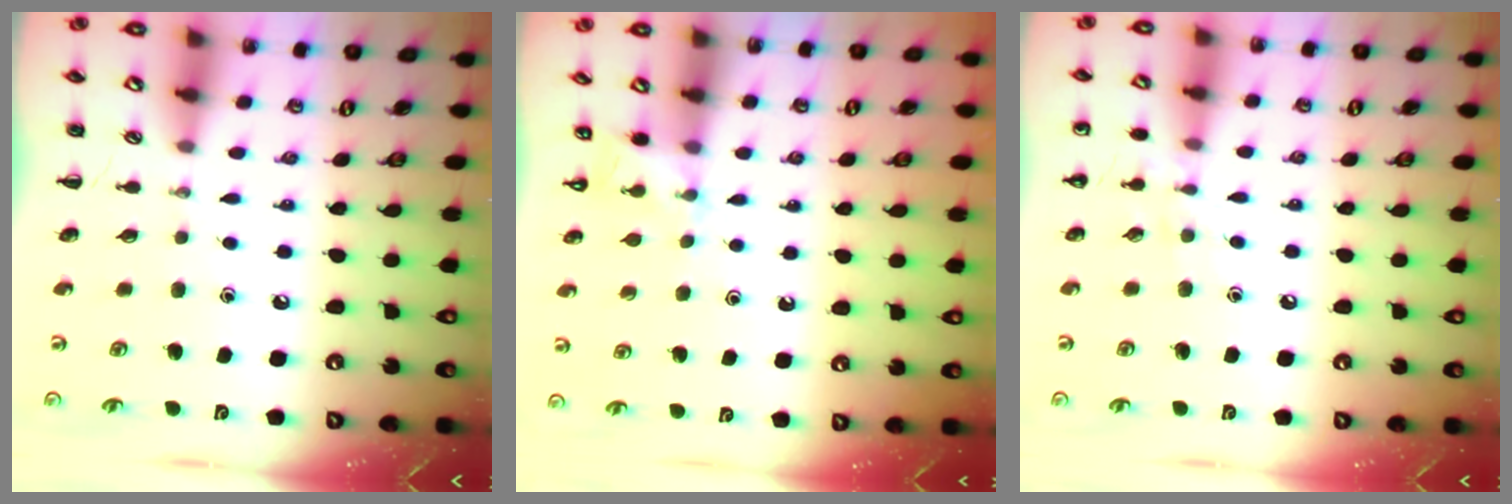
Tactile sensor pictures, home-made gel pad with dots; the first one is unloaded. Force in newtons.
{"total": 4.1, "press": 3.9, "slide": 1.3}
{"total": 6.7, "press": 6.3, "slide": 2.1}